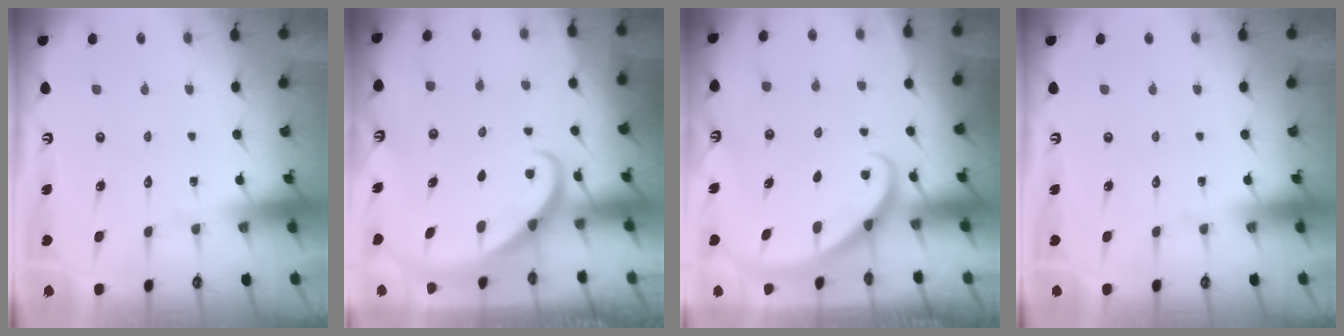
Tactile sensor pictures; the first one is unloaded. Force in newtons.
{"total": 2.3, "press": 2.3, "slide": 0.2}
{"total": 2.1, "press": 2.1, "slide": 0.1}
{"total": 0.0}